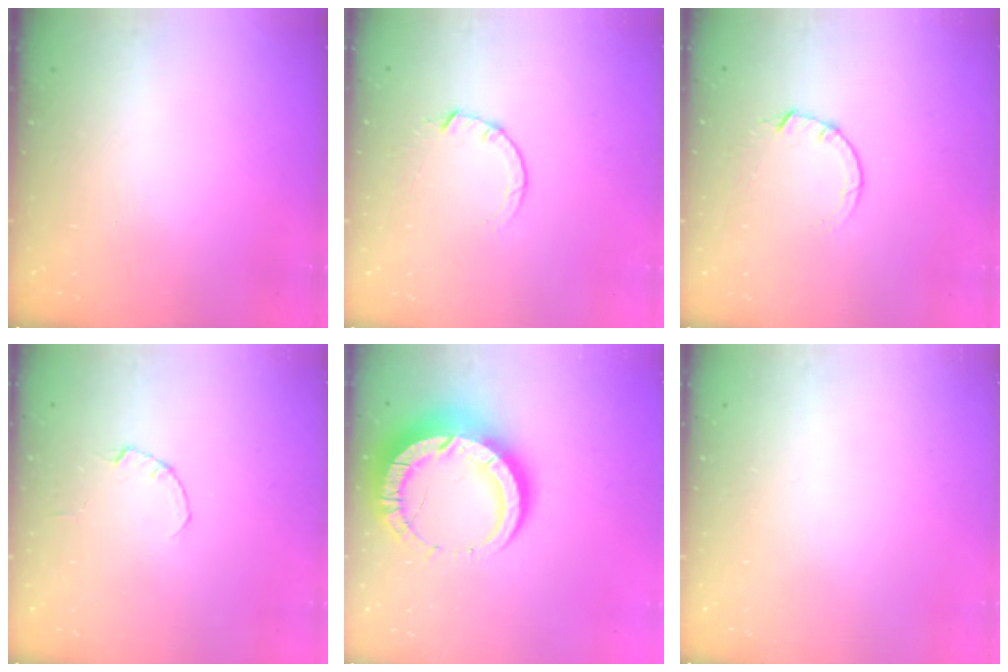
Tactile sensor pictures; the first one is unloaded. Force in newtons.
{"total": 3.5, "press": 3.5, "slide": 0.4}
{"total": 3.5, "press": 3.5, "slide": 0.4}
{"total": 0.0}
{"total": 16.0, "press": 15.9, "slide": 1.7}
{"total": 2.6, "press": 2.6, "slide": 0.2}